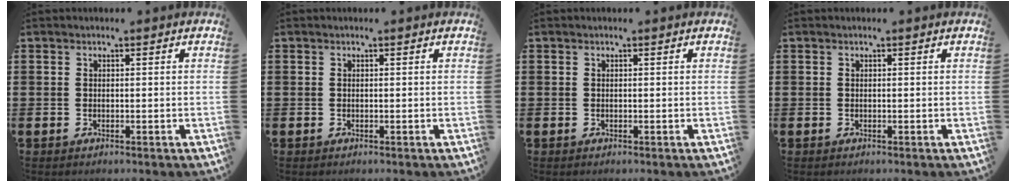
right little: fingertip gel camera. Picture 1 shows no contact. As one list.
[{"total": 0.0}, {"total": 0.0}, {"total": 0.0}]